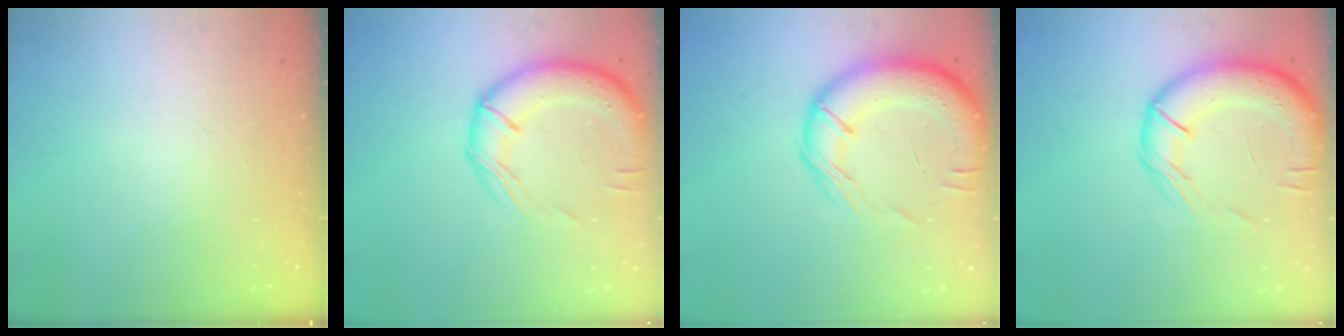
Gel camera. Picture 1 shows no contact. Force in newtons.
{"total": 16.5, "press": 16.2, "slide": 2.9}
{"total": 18.4, "press": 18.0, "slide": 3.7}
{"total": 17.3, "press": 16.9, "slide": 3.5}